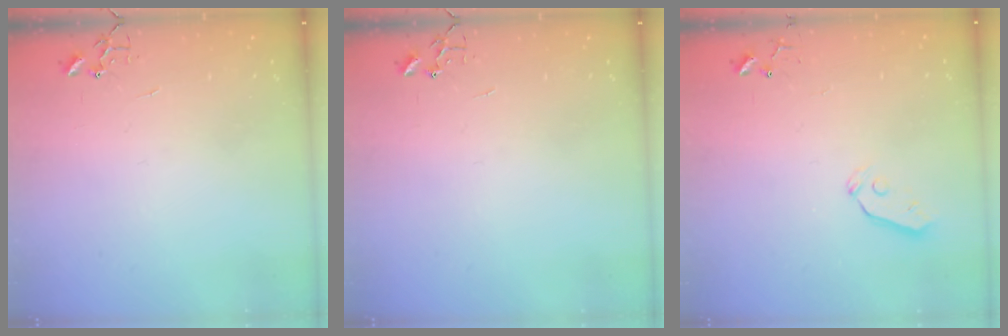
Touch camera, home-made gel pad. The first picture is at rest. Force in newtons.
{"total": 0.0}
{"total": 3.4, "press": 3.4, "slide": 0.4}